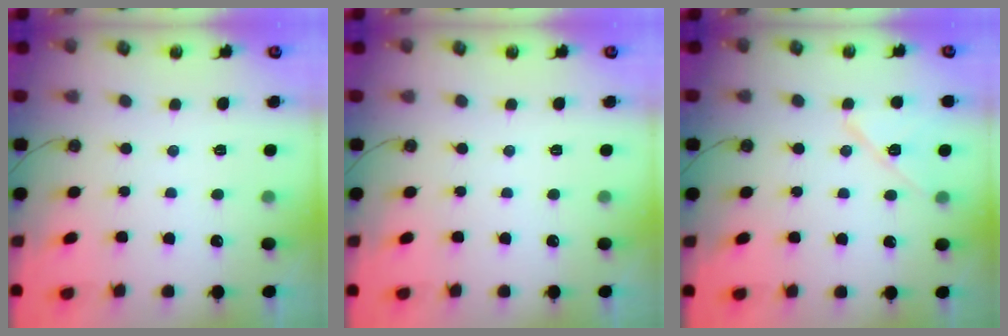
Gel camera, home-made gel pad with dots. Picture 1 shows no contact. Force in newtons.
{"total": 0.0}
{"total": 10.4, "press": 10.3, "slide": 1.1}